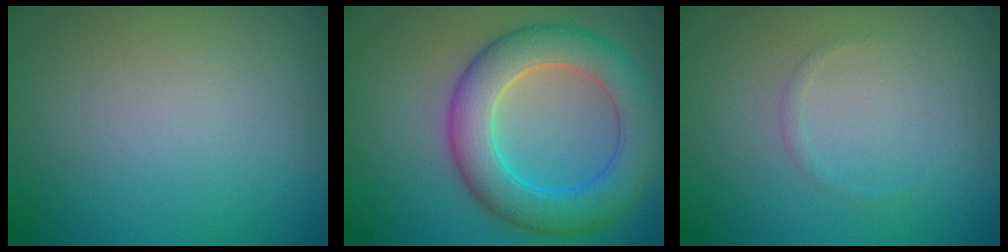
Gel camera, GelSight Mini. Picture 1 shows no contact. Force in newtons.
{"total": 7.1, "press": 7.1, "slide": 0.1}
{"total": 0.5, "press": 0.5, "slide": 0.0}